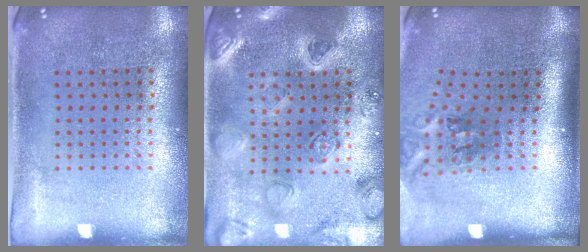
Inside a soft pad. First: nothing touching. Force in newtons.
{"total": 2.2, "press": 2.2, "slide": 0.4}
{"total": 2.1, "press": 1.4, "slide": 1.7}